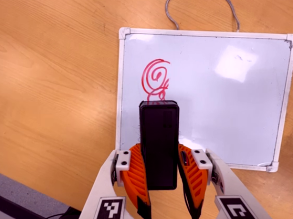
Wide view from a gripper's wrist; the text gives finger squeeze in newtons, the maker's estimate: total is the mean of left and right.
{"total": 8.1, "left": 6.5, "right": 9.6}